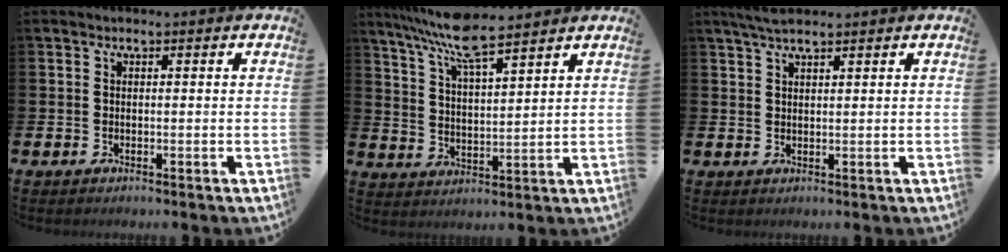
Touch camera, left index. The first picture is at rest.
{"total": 8.4, "force": [7.5, 1.0, 3.6], "torque": [-0.089, -0.035, 0.135]}
{"total": 3.2, "force": [2.7, 0.6, 1.7], "torque": [-0.034, -0.003, 0.048]}